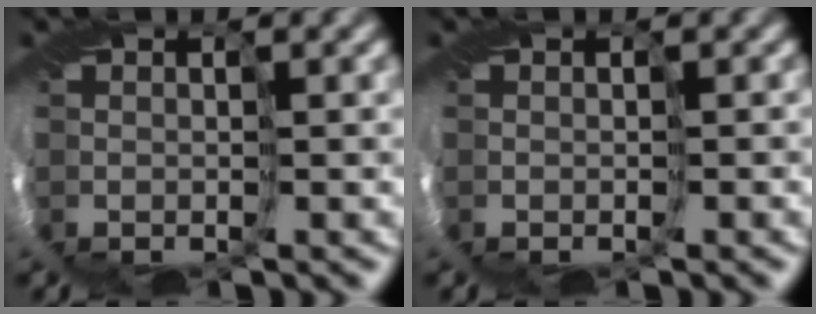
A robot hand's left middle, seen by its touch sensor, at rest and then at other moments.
{"total": 1.0, "force": [-0.3, 0.9, 0.3], "torque": [0.000, 0.000, 0.005]}